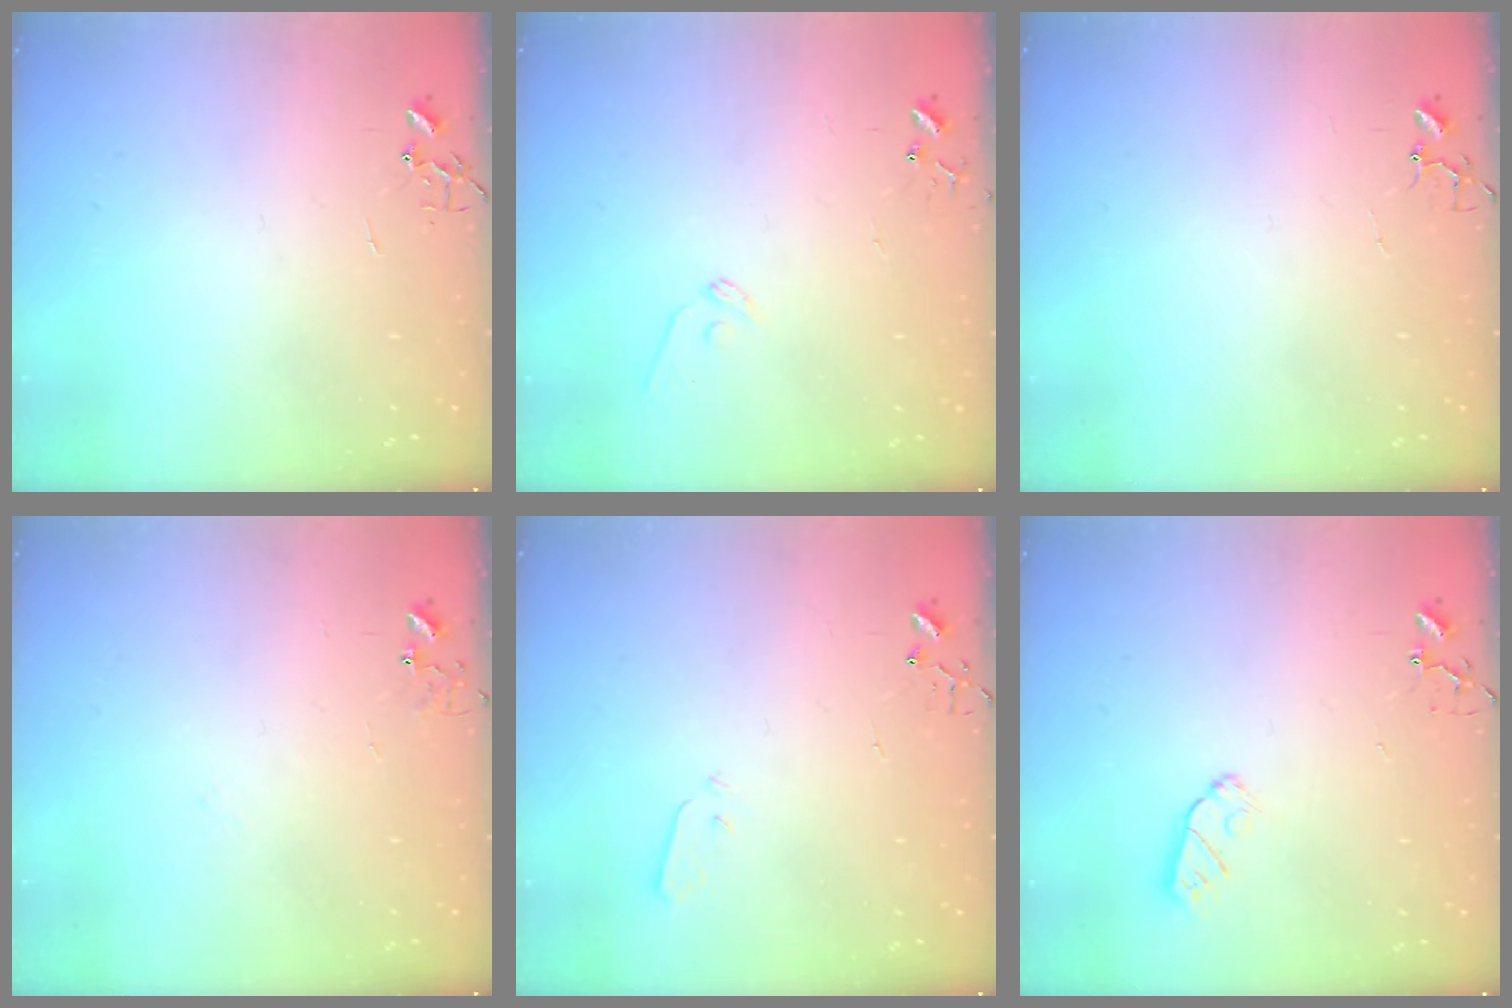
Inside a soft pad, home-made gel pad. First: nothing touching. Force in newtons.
{"total": 8.1, "press": 8.0, "slide": 0.8}
{"total": 3.7, "press": 3.7, "slide": 0.3}
{"total": 6.8, "press": 6.8, "slide": 0.6}
{"total": 2.8, "press": 2.7, "slide": 0.4}
{"total": 5.5, "press": 5.4, "slide": 0.8}